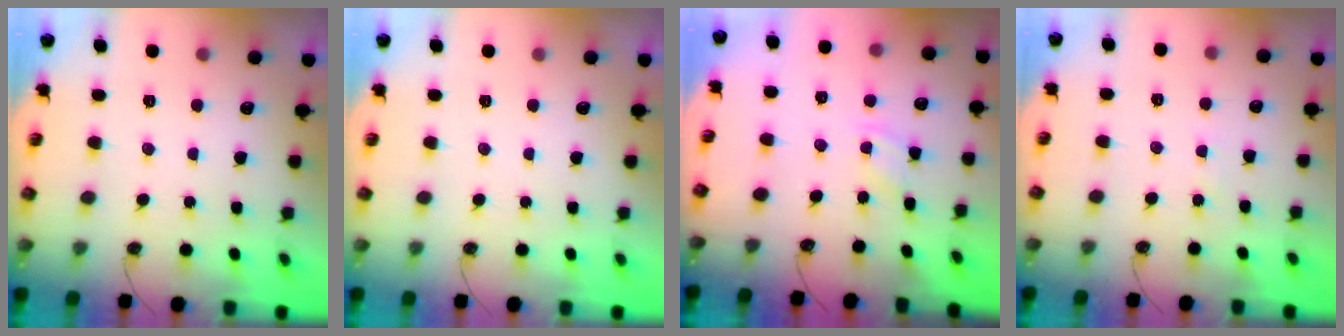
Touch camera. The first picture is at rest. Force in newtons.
{"total": 0.0}
{"total": 2.4, "press": 2.4, "slide": 0.3}
{"total": 0.9, "press": 0.9, "slide": 0.1}